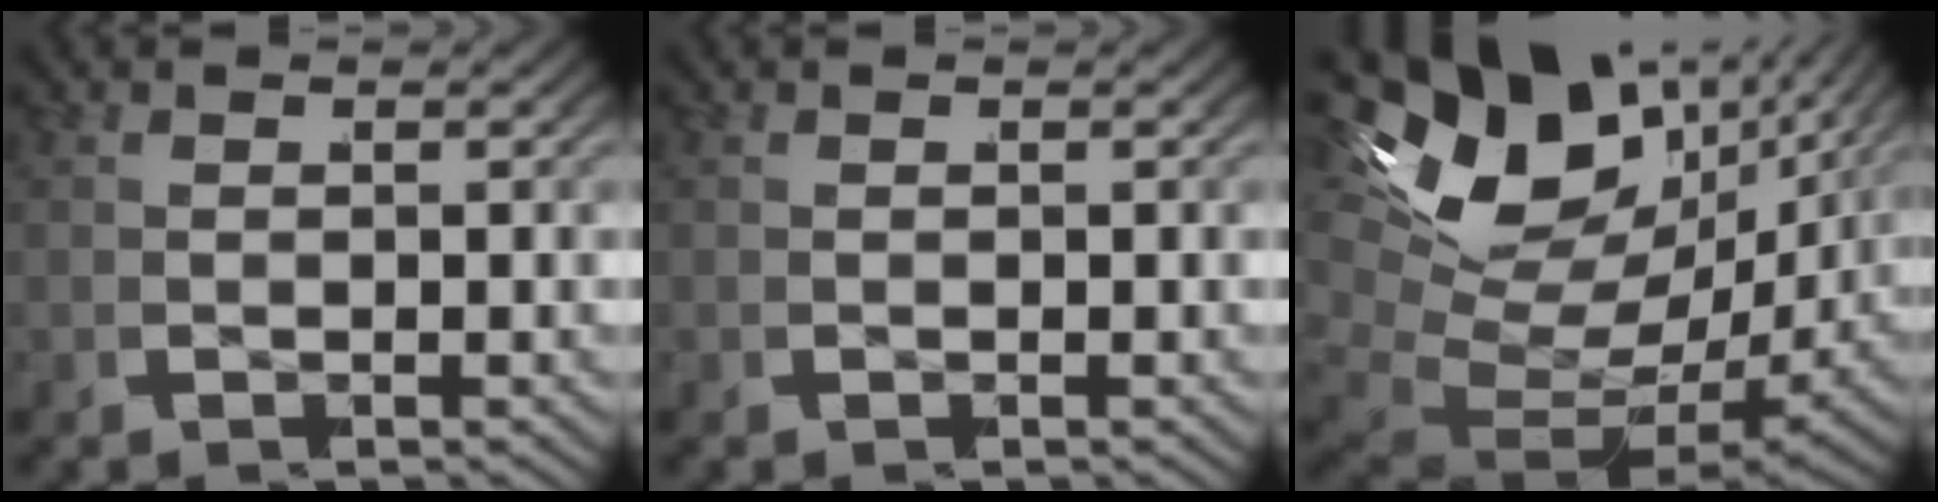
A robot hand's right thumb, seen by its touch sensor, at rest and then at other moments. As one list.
[{"total": 0.0}, {"total": 13.6, "force": [0.2, 9.5, 9.7], "torque": [-0.195, -0.039, 0.008]}]